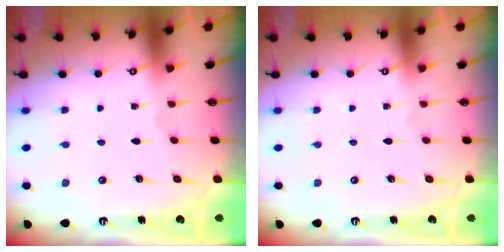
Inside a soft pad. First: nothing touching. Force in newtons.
{"total": 0.0}